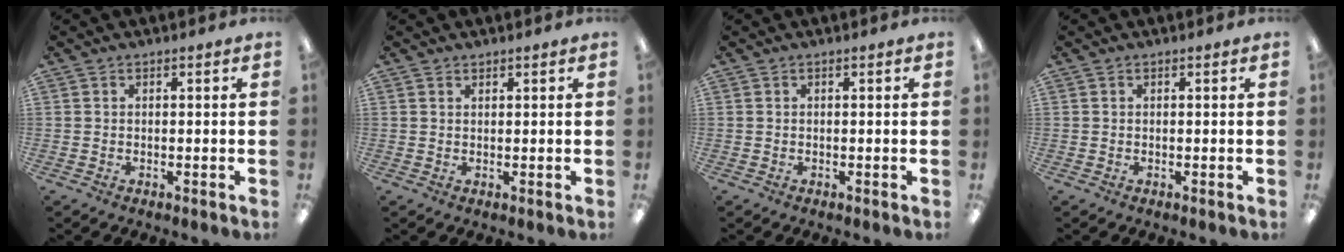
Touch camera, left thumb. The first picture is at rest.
{"total": 0.8, "force": [0.7, 0.3, 0.0], "torque": [0.000, 0.000, 0.014]}
{"total": 0.0}
{"total": 0.0}